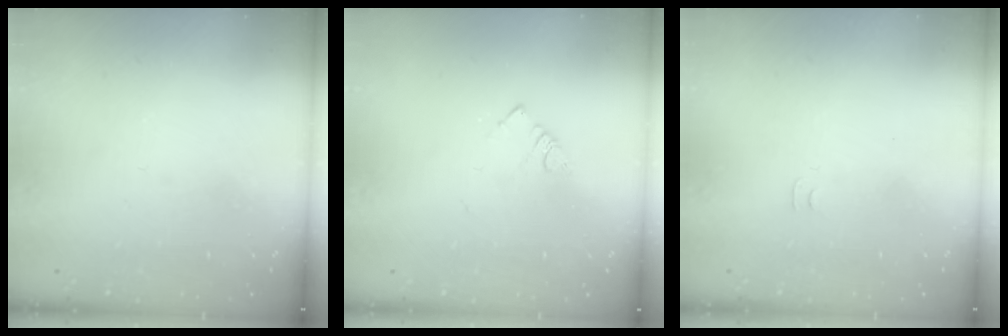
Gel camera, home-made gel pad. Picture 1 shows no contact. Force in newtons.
{"total": 2.7, "press": 2.7, "slide": 0.4}
{"total": 3.7, "press": 3.7, "slide": 0.4}